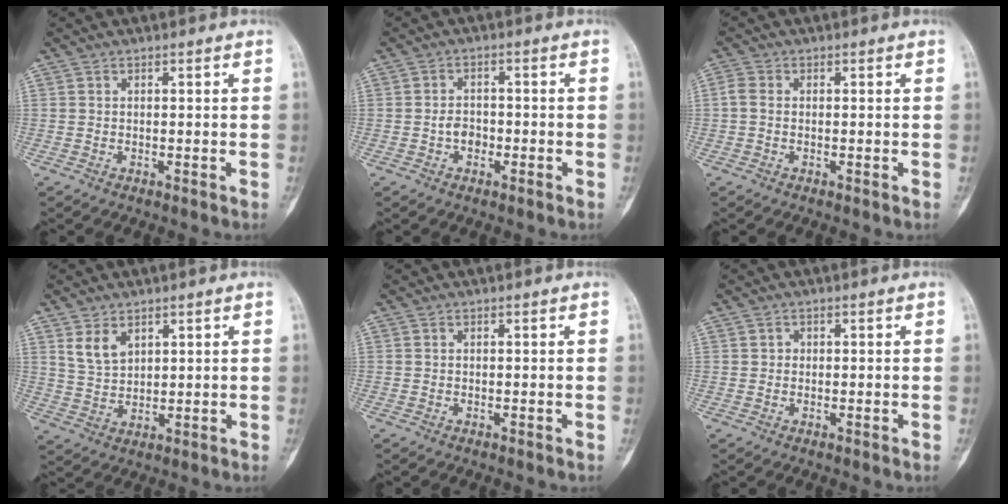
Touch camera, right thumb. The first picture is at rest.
{"total": 3.0, "force": [-1.1, 2.2, 1.8], "torque": [-0.018, 0.011, -0.022]}
{"total": 2.0, "force": [-0.1, 1.4, 1.4], "torque": [-0.033, 0.002, -0.005]}
{"total": 5.1, "force": [2.8, 3.2, 2.8], "torque": [-0.042, -0.018, 0.064]}
{"total": 0.0}
{"total": 0.9, "force": [0.1, 0.8, 0.2], "torque": [0.001, 0.003, 0.001]}